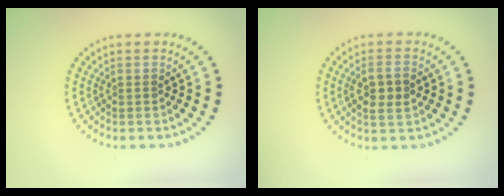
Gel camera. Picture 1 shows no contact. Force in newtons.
{"total": 2.7, "press": 2.7, "slide": 0.6}